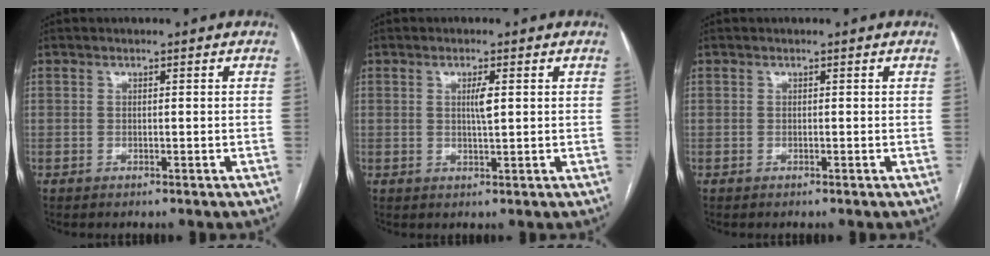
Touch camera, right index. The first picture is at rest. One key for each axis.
{"total": 2.5, "fx": 0.6, "fy": 0.2, "fz": 2.4, "tx": -0.042, "ty": -0.002, "tz": 0.010}
{"total": 0.0}